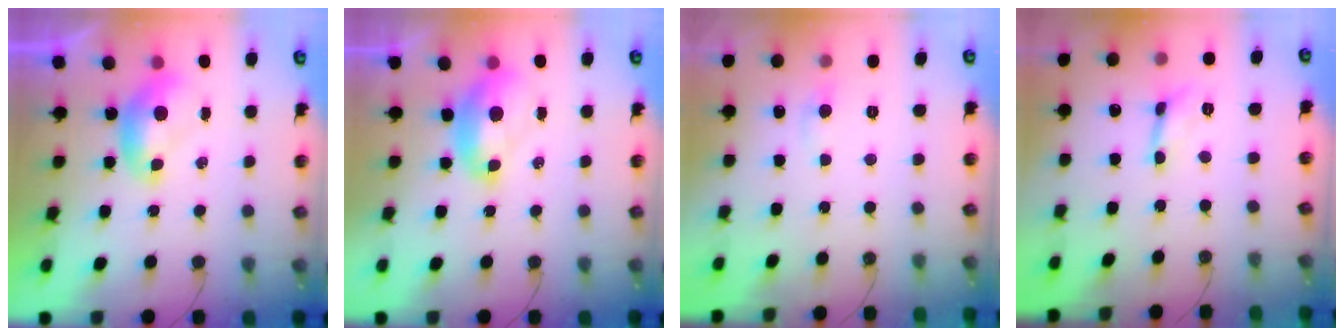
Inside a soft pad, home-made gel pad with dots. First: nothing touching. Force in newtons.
{"total": 2.0, "press": 1.9, "slide": 0.7}
{"total": 1.1, "press": 0.8, "slide": 0.7}
{"total": 1.1, "press": 1.1, "slide": 0.3}